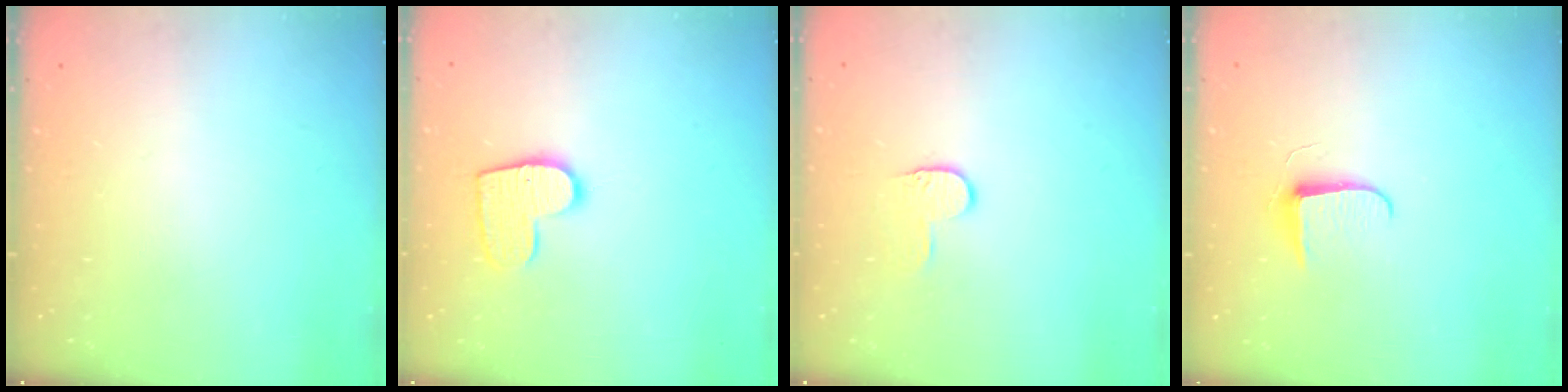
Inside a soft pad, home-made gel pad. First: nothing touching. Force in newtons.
{"total": 11.3, "press": 11.3, "slide": 0.7}
{"total": 5.8, "press": 5.8, "slide": 0.6}
{"total": 6.2, "press": 6.2, "slide": 0.8}